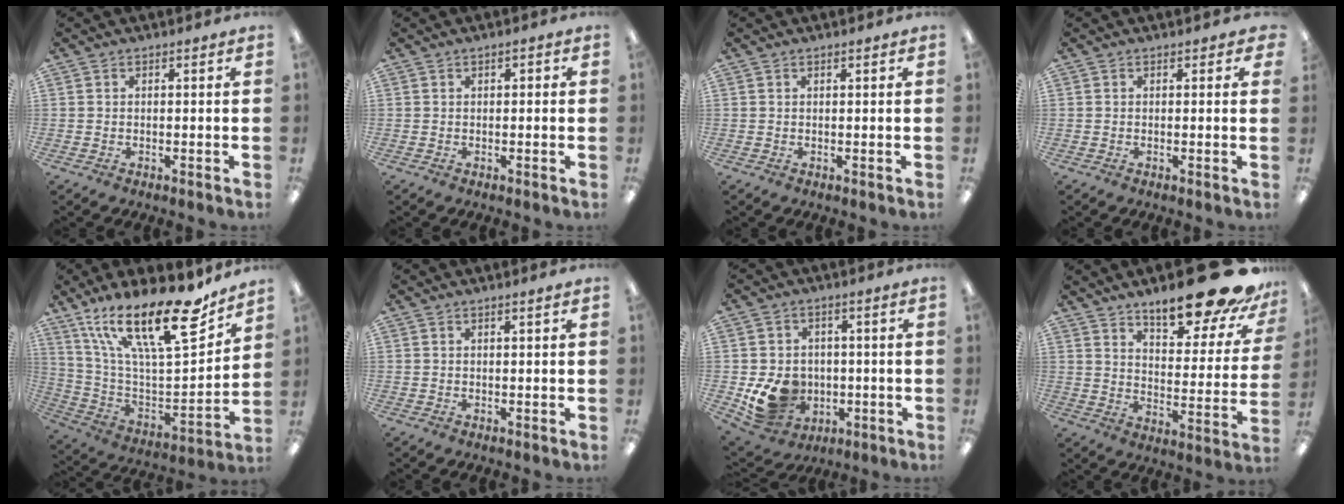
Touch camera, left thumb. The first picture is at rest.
{"total": 1.0, "force": [0.2, 0.7, 0.8], "torque": [-0.014, 0.004, 0.002]}
{"total": 0.8, "force": [0.4, 0.1, 0.6], "torque": [-0.012, 0.000, 0.007]}
{"total": 0.7, "force": [0.3, 0.4, 0.5], "torque": [-0.002, -0.001, 0.003]}
{"total": 25.0, "force": [16.8, 7.2, 17.0], "torque": [-0.278, -0.107, 0.286]}
{"total": 1.2, "force": [0.5, 0.1, 1.1], "torque": [-0.020, 0.000, 0.009]}
{"total": 11.0, "force": [-2.0, 9.6, 5.0], "torque": [-0.100, 0.009, -0.023]}
{"total": 19.3, "force": [15.6, 5.2, 10.1], "torque": [-0.134, -0.114, 0.258]}